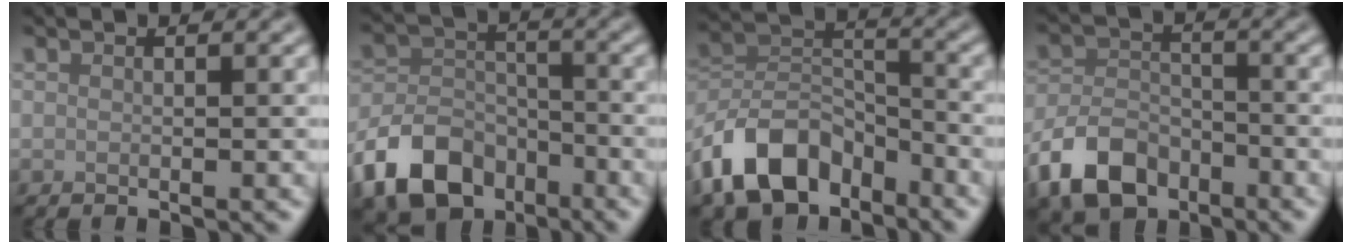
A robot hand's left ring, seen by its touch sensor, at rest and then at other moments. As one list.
[{"total": 8.1, "force": [-4.8, 5.3, 3.9], "torque": [-0.075, -0.005, -0.101]}, {"total": 9.6, "force": [-6.1, 5.6, 4.7], "torque": [-0.084, -0.001, -0.130]}, {"total": 6.6, "force": [-4.0, 4.1, 3.2], "torque": [-0.061, -0.001, -0.086]}]